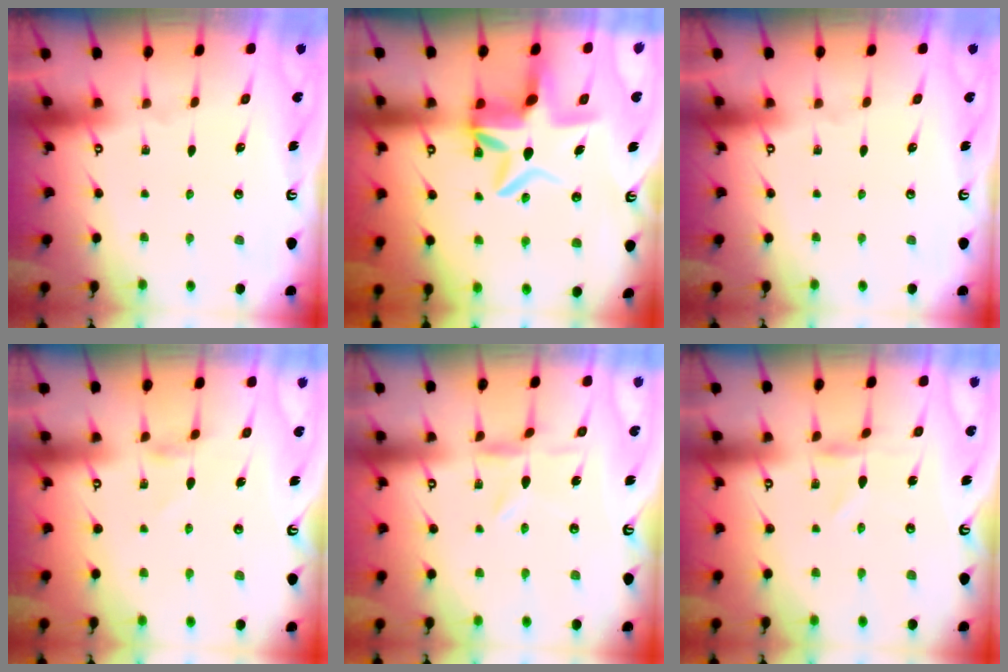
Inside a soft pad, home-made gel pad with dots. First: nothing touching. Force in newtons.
{"total": 10.3, "press": 9.8, "slide": 3.3}
{"total": 0.0}
{"total": 2.1, "press": 2.1, "slide": 0.4}
{"total": 1.4, "press": 1.4, "slide": 0.3}
{"total": 0.0}